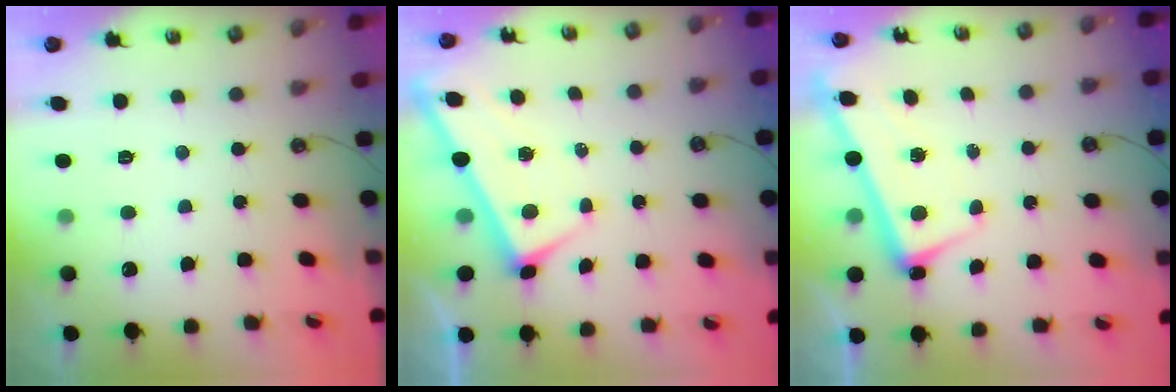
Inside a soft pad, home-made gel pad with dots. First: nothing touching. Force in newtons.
{"total": 1.3, "press": 1.2, "slide": 0.3}
{"total": 2.8, "press": 2.8, "slide": 0.4}